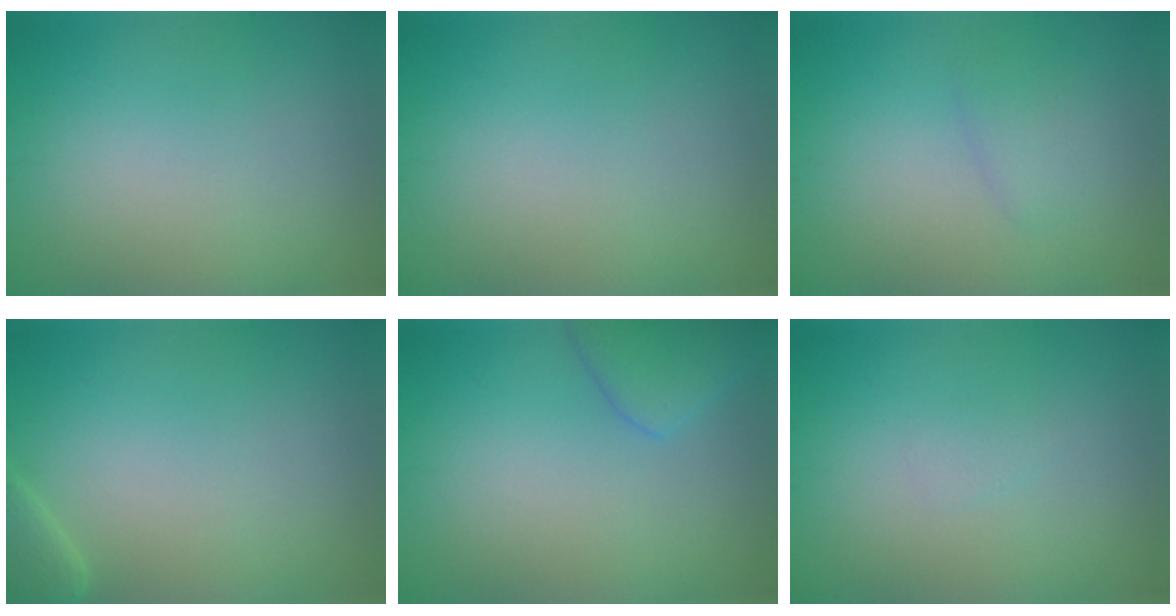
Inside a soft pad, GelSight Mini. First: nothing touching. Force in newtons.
{"total": 0.0}
{"total": 1.3, "press": 1.3, "slide": 0.1}
{"total": 1.9, "press": 1.9, "slide": 0.3}
{"total": 2.9, "press": 2.9, "slide": 0.2}
{"total": 0.6, "press": 0.6, "slide": 0.1}